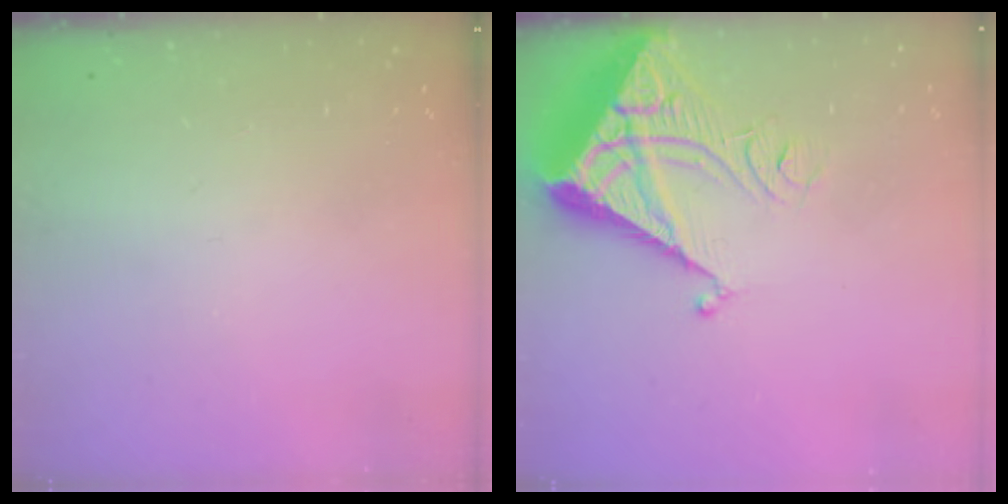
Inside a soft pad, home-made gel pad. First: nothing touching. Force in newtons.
{"total": 7.4, "press": 7.3, "slide": 0.8}